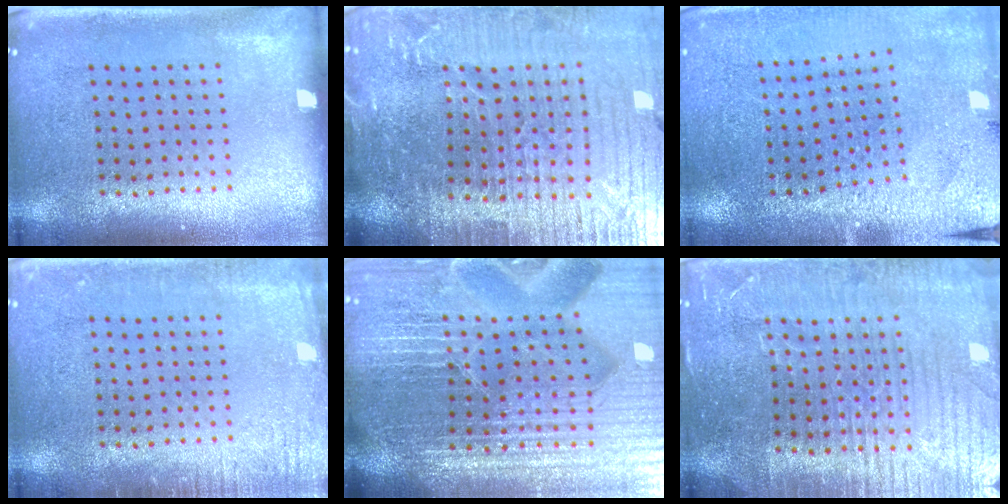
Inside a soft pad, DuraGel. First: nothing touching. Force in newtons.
{"total": 6.3, "press": 5.6, "slide": 3.0}
{"total": 2.8, "press": 2.8, "slide": 0.1}
{"total": 2.0, "press": 1.9, "slide": 0.2}
{"total": 7.2, "press": 6.3, "slide": 3.4}
{"total": 4.4, "press": 4.1, "slide": 1.5}